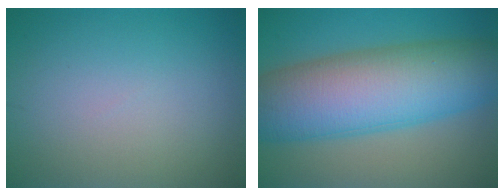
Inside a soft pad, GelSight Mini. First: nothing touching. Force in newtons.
{"total": 13.0, "press": 13.0, "slide": 0.1}